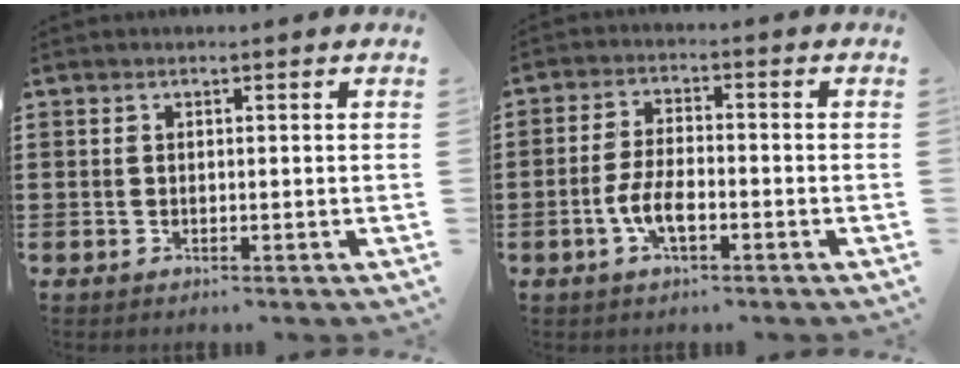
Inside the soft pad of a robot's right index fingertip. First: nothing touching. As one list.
[{"total": 5.3, "force": [-2.0, 1.9, 4.5], "torque": [-0.106, -0.005, -0.043]}]